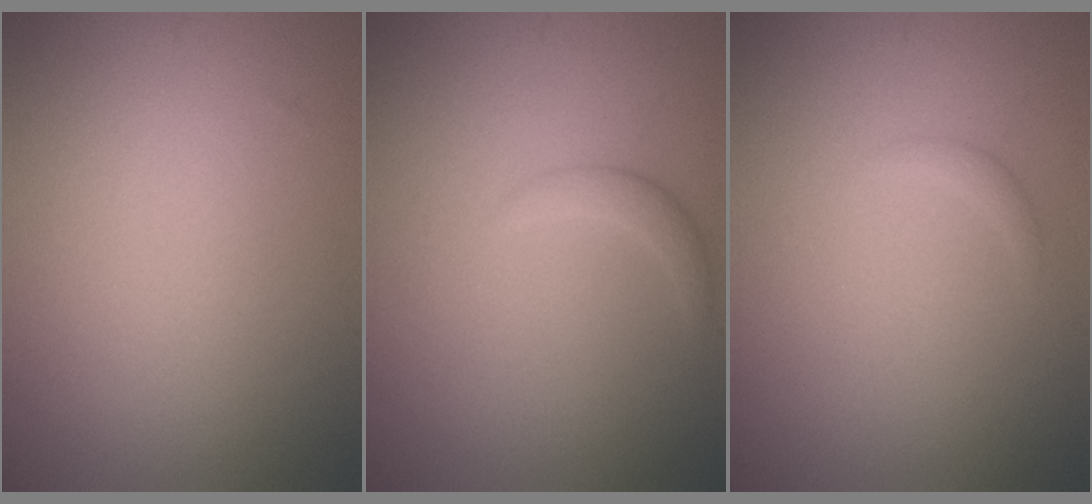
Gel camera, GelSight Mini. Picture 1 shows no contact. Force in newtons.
{"total": 1.1, "press": 1.1, "slide": 0.1}
{"total": 0.6, "press": 0.6, "slide": 0.0}